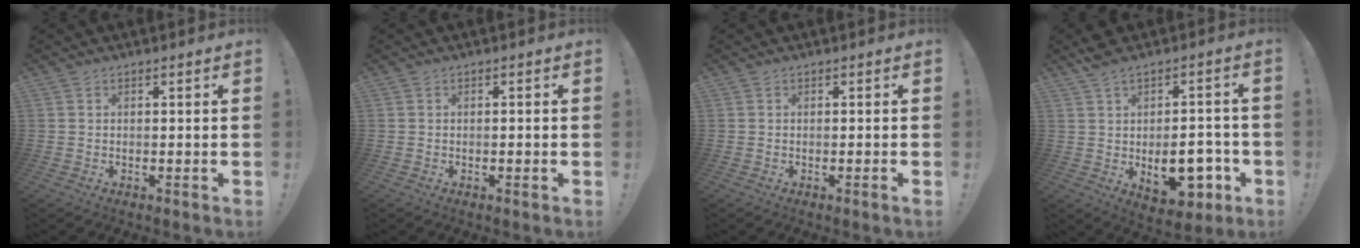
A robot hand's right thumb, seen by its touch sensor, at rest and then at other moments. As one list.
[{"total": 0.9, "force": [-0.5, 0.0, 0.8], "torque": [-0.021, 0.002, -0.007]}, {"total": 1.0, "force": [-0.4, -0.4, 0.8], "torque": [-0.021, 0.001, -0.008]}, {"total": 14.3, "force": [-2.0, 7.9, 11.7], "torque": [-0.167, 0.018, -0.022]}]